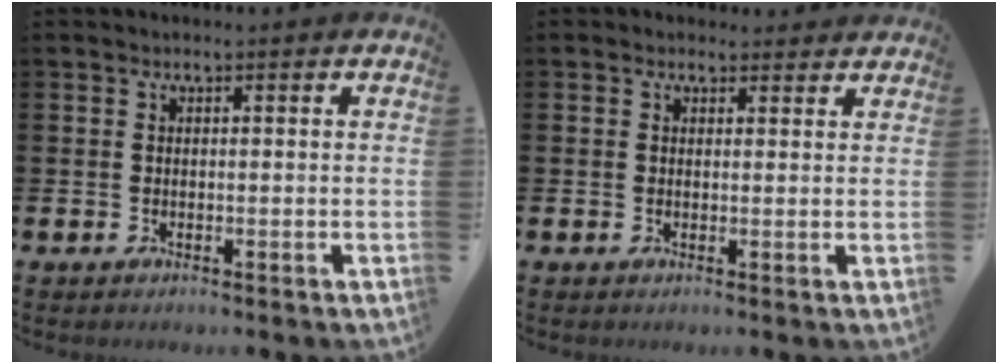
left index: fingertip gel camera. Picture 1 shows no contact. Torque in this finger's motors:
{"motor_torque": [0.91, -1.23, 0.07, 0.05]}